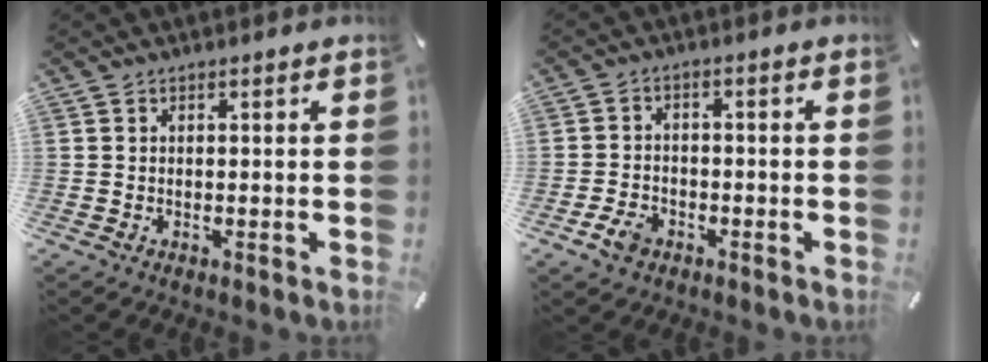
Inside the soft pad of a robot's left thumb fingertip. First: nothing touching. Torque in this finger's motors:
{"motor_torque": [0.09, 1.49, 0.23, 0.12, 0.01]}